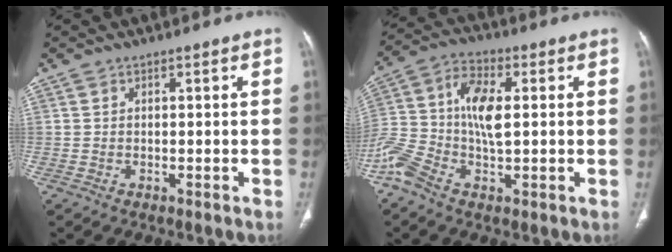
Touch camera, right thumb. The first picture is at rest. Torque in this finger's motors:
{"motor_torque": [1.78, 1.43, 1.34, -0.51, 0.48]}